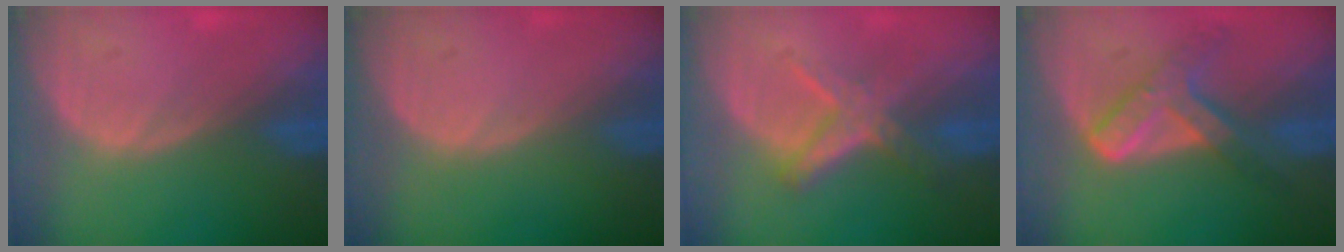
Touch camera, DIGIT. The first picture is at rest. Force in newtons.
{"total": 0.0}
{"total": 5.8, "press": 5.4, "slide": 2.1}
{"total": 7.3, "press": 6.2, "slide": 3.9}